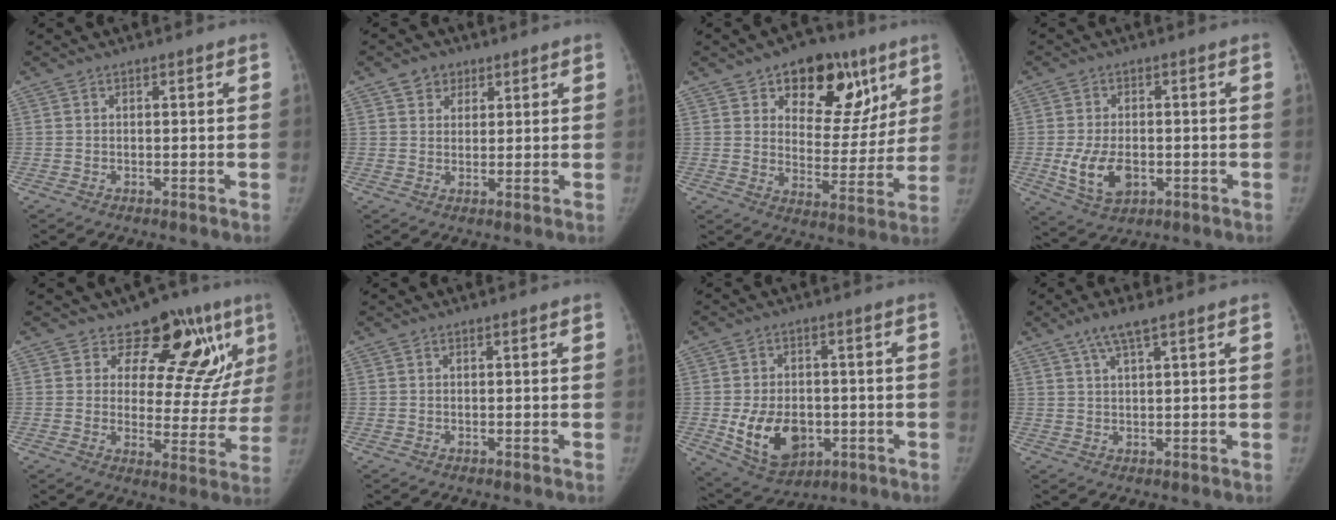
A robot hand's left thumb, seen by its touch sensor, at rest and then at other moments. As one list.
[{"total": 3.5, "force": [2.0, 2.7, 1.0], "torque": [0.006, -0.010, 0.029]}, {"total": 18.4, "force": [9.7, 11.1, 11.0], "torque": [-0.083, -0.035, 0.139]}, {"total": 8.5, "force": [-1.8, 5.3, 6.4], "torque": [-0.114, -0.002, -0.024]}, {"total": 15.7, "force": [8.9, 8.5, 9.7], "torque": [-0.053, -0.045, 0.116]}, {"total": 0.0}, {"total": 12.7, "force": [-2.8, 8.9, 8.6], "torque": [-0.119, 0.002, -0.029]}, {"total": 4.3, "force": [2.7, 0.7, 3.3], "torque": [-0.070, -0.001, 0.058]}]